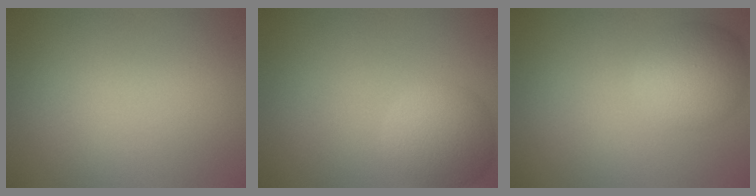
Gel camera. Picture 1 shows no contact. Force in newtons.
{"total": 4.5, "press": 4.5, "slide": 0.1}
{"total": 4.4, "press": 4.4, "slide": 0.1}